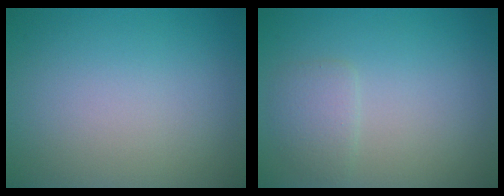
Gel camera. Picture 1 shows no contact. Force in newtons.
{"total": 1.7, "press": 1.7, "slide": 0.1}